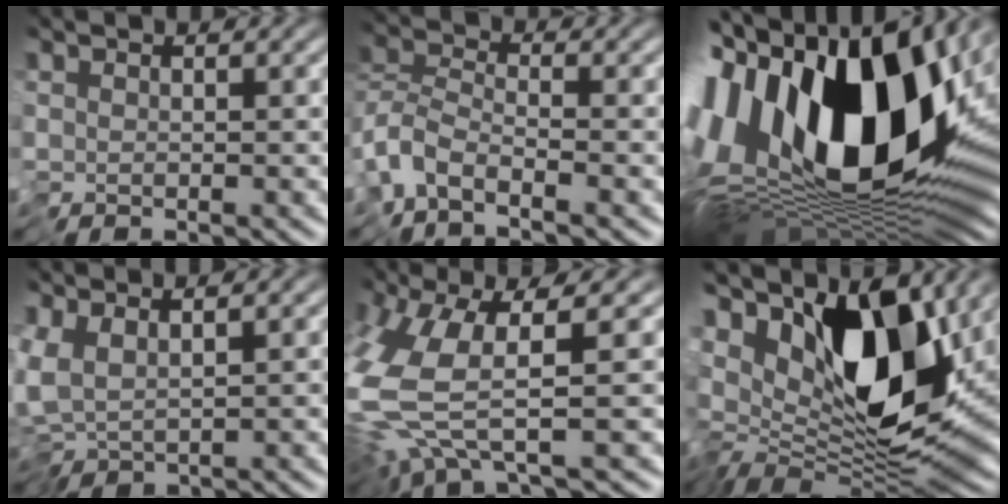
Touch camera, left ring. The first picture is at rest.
{"total": 3.9, "force": [-3.5, 0.7, 1.5], "torque": [-0.028, 0.000, -0.082]}
{"total": 18.6, "force": [4.3, 10.2, 15.0], "torque": [-0.282, 0.031, 0.052]}
{"total": 2.8, "force": [0.3, 1.3, 2.5], "torque": [-0.051, 0.004, 0.003]}
{"total": 7.3, "force": [-0.6, 1.9, 7.0], "torque": [-0.180, -0.013, -0.011]}
{"total": 12.9, "force": [3.0, 5.7, 11.1], "torque": [-0.179, 0.007, 0.037]}